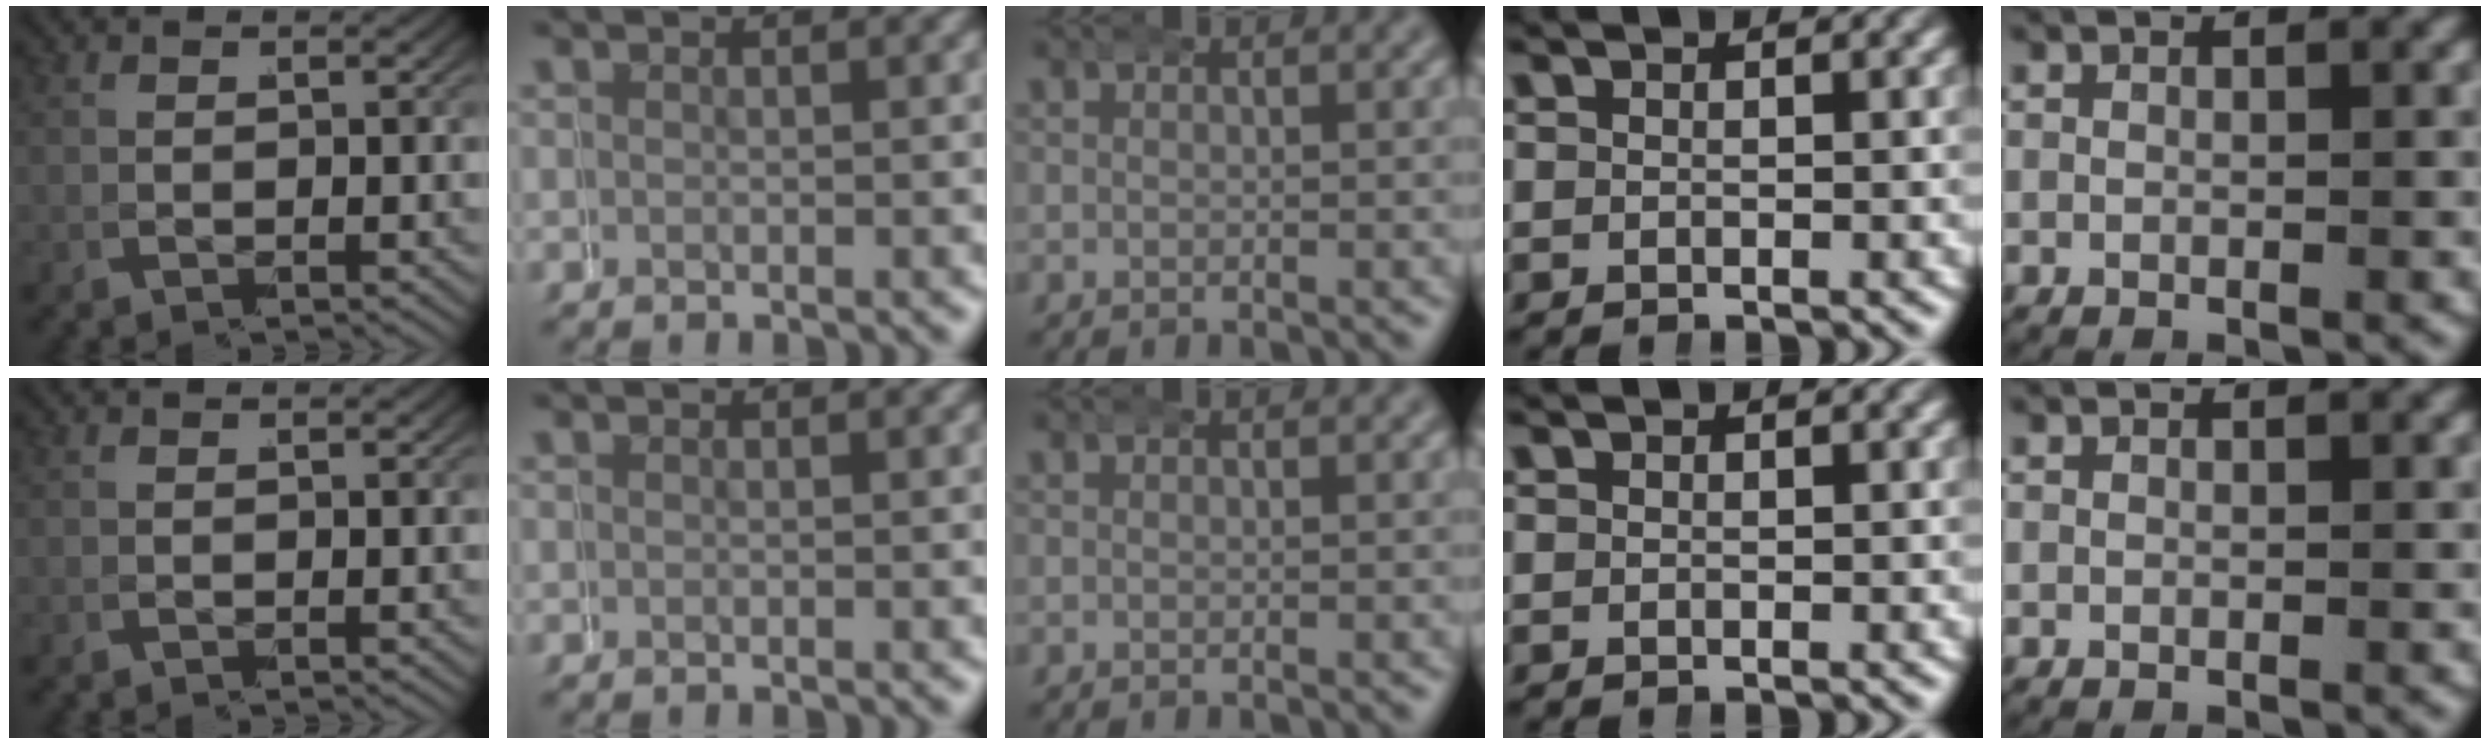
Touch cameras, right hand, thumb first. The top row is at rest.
{}